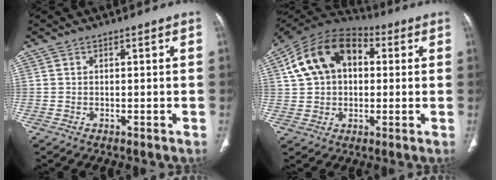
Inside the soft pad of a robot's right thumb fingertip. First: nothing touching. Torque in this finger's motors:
{"motor_torque": [0.42, 0.41, 0.88, -0.02, 0.29]}